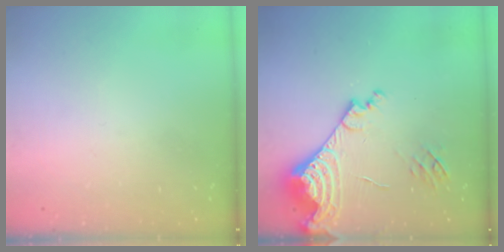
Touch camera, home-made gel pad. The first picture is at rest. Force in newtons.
{"total": 17.7, "press": 17.6, "slide": 2.2}